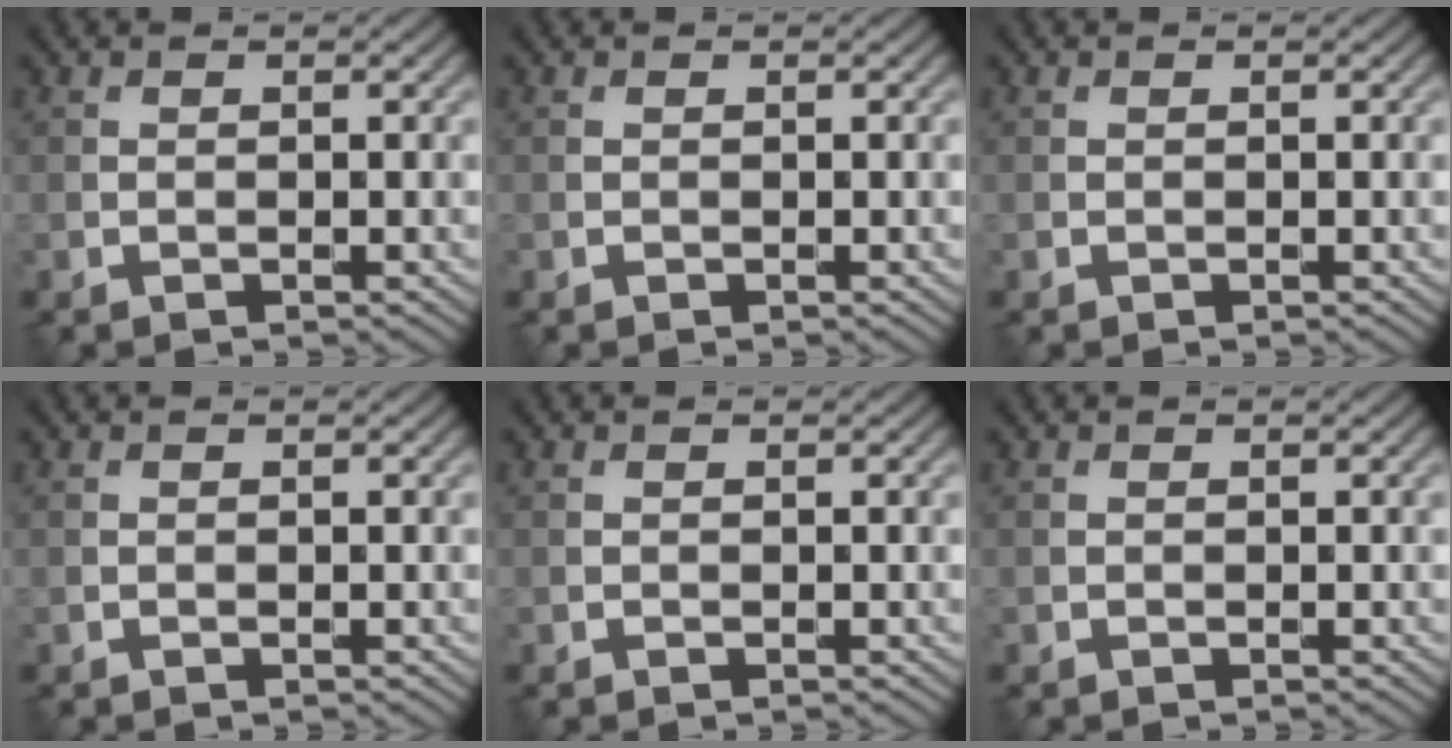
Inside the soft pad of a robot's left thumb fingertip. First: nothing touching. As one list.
[{"total": 0.0}, {"total": 0.0}, {"total": 0.0}, {"total": 0.0}, {"total": 0.0}]